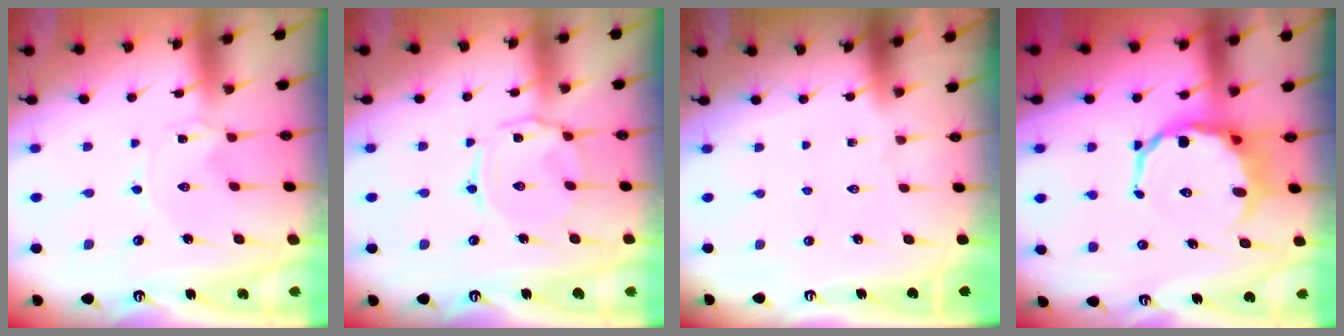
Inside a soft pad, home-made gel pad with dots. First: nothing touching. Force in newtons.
{"total": 4.8, "press": 4.8, "slide": 0.3}
{"total": 0.0}
{"total": 9.7, "press": 9.3, "slide": 2.8}